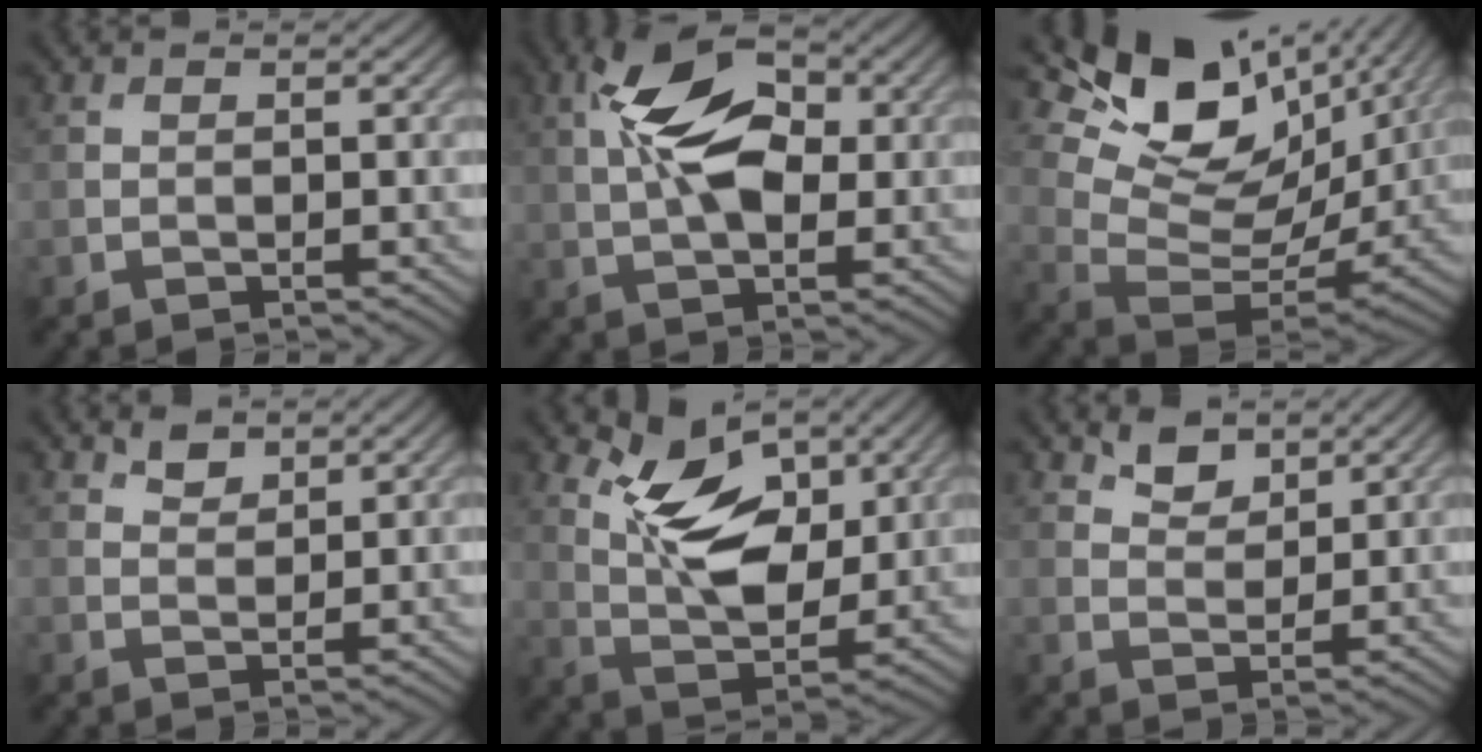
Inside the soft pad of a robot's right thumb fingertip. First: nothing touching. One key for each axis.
{"total": 8.9, "fx": 1.4, "fy": 4.5, "fz": 7.6, "tx": -0.147, "ty": 0.015, "tz": 0.014}
{"total": 15.8, "fx": 6.9, "fy": 9.0, "fz": 11.0, "tx": -0.220, "ty": 0.003, "tz": 0.135}
{"total": 2.0, "fx": 1.5, "fy": 1.0, "fz": 0.8, "tx": -0.018, "ty": -0.004, "tz": 0.032}
{"total": 10.0, "fx": 4.2, "fy": 5.1, "fz": 7.5, "tx": -0.146, "ty": -0.007, "tz": 0.077}
{"total": 3.4, "fx": 2.4, "fy": 1.8, "fz": 1.6, "tx": -0.034, "ty": -0.005, "tz": 0.049}